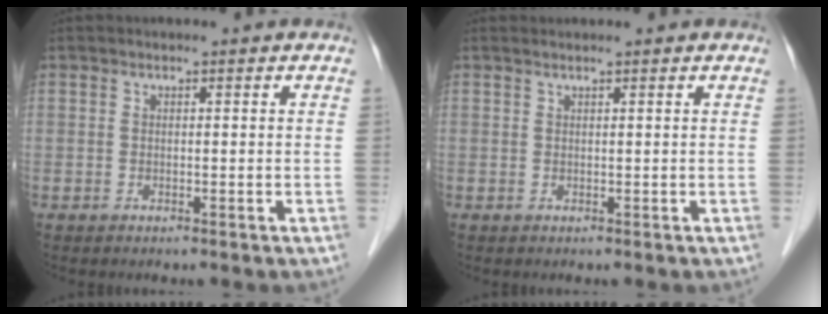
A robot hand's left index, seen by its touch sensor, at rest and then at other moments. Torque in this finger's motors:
{"motor_torque": [0.02, 0.03, -0.02, -0.01]}